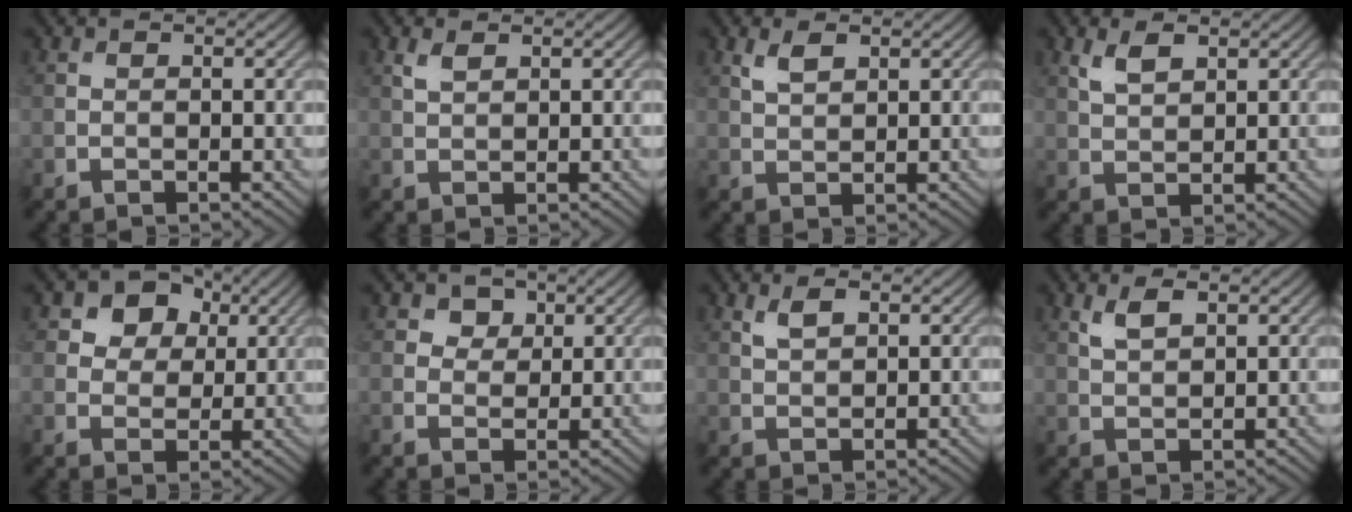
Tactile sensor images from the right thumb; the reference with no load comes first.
{"total": 1.7, "force": [1.0, 0.8, 1.1], "torque": [-0.029, 0.002, 0.023]}
{"total": 2.6, "force": [1.5, 1.2, 1.7], "torque": [-0.041, 0.000, 0.034]}
{"total": 3.1, "force": [1.8, 1.4, 2.1], "torque": [-0.050, -0.001, 0.040]}
{"total": 8.4, "force": [4.1, 6.3, 3.6], "torque": [-0.096, 0.006, 0.067]}
{"total": 2.9, "force": [1.6, 2.2, 1.0], "torque": [-0.019, -0.008, 0.028]}
{"total": 2.4, "force": [1.3, 1.1, 1.7], "torque": [-0.039, 0.001, 0.029]}
{"total": 2.9, "force": [1.7, 1.2, 2.0], "torque": [-0.047, 0.000, 0.036]}